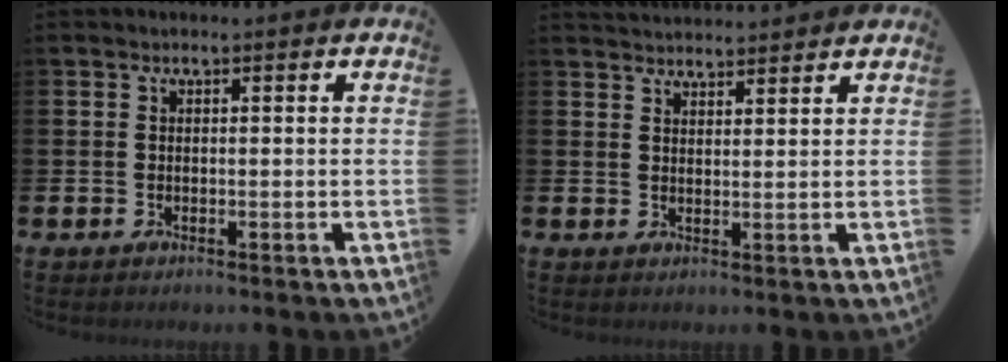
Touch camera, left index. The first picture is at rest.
{"total": 3.0, "force": [3.0, 0.2, -0.1], "torque": [-0.003, -0.015, 0.055]}